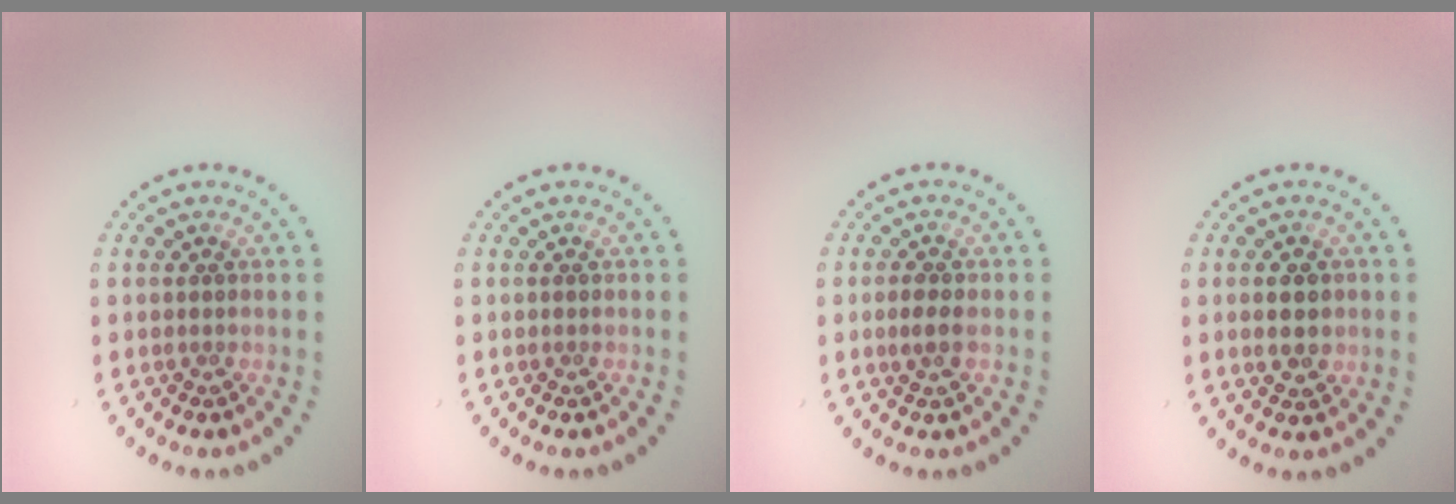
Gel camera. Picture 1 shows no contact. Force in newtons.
{"total": 0.0}
{"total": 1.6, "press": 1.6, "slide": 0.3}
{"total": 2.3, "press": 2.3, "slide": 0.1}